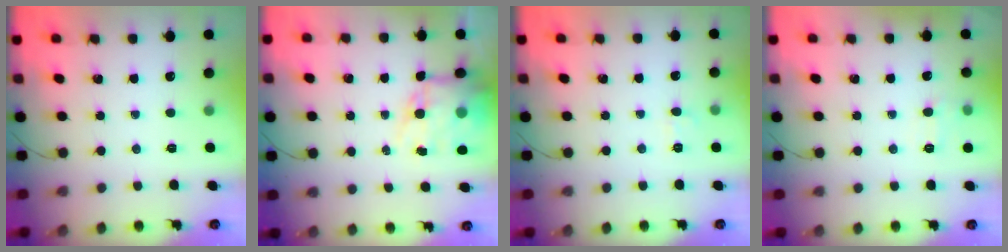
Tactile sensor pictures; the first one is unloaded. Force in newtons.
{"total": 14.3, "press": 13.9, "slide": 3.3}
{"total": 4.5, "press": 4.2, "slide": 1.5}
{"total": 7.2, "press": 7.0, "slide": 1.9}